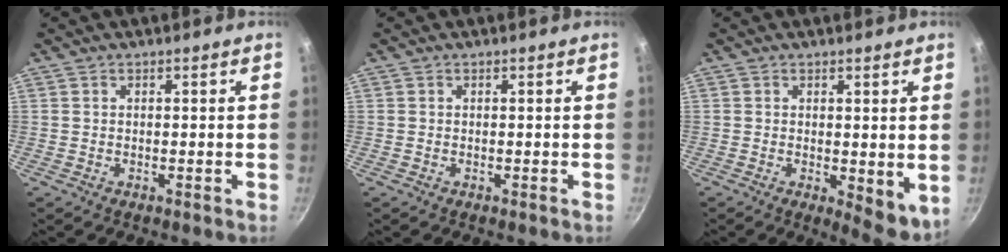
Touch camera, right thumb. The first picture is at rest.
{"total": 0.0}
{"total": 6.3, "force": [0.1, 2.8, 5.7], "torque": [-0.066, -0.014, 0.005]}